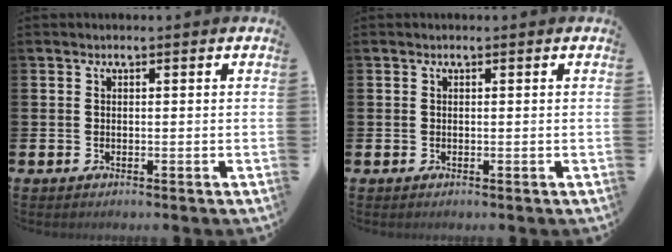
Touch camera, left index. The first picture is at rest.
{"total": 0.0}